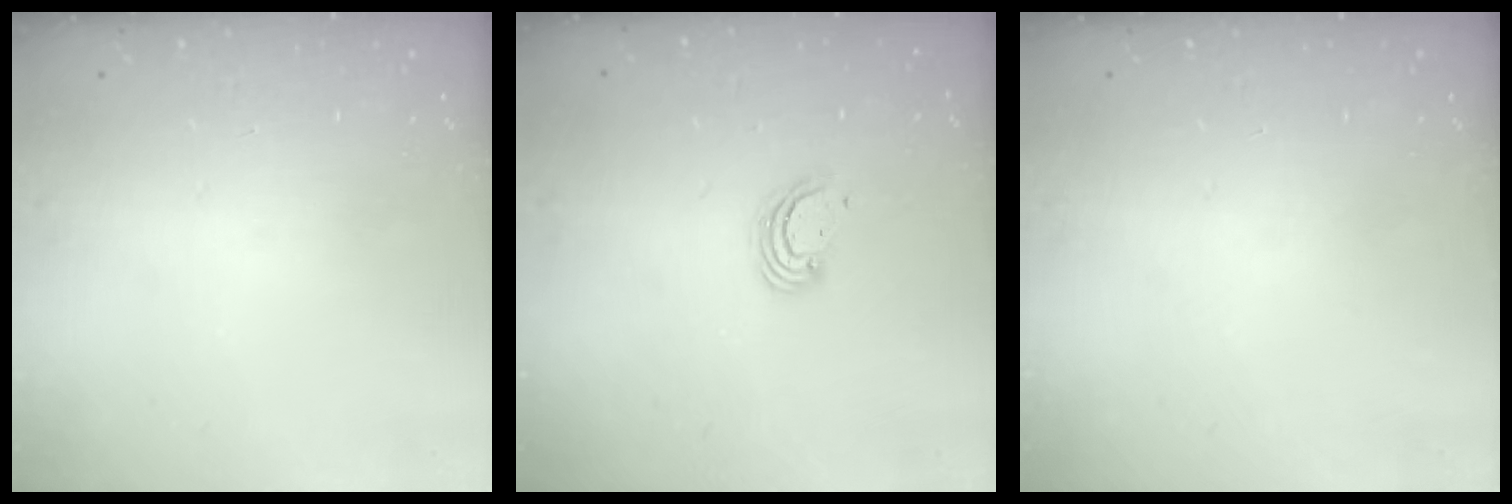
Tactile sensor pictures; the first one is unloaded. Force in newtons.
{"total": 3.3, "press": 3.3, "slide": 0.4}
{"total": 0.0}